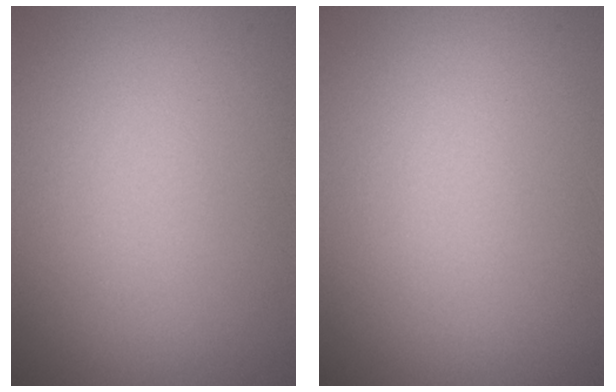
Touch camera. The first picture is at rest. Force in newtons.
{"total": 0.0}